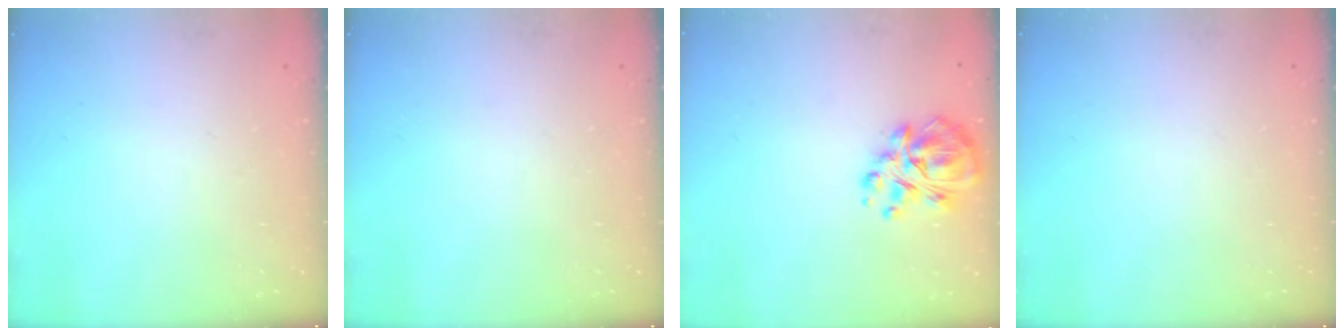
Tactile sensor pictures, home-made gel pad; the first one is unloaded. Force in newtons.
{"total": 0.0}
{"total": 11.3, "press": 10.8, "slide": 3.5}
{"total": 0.0}